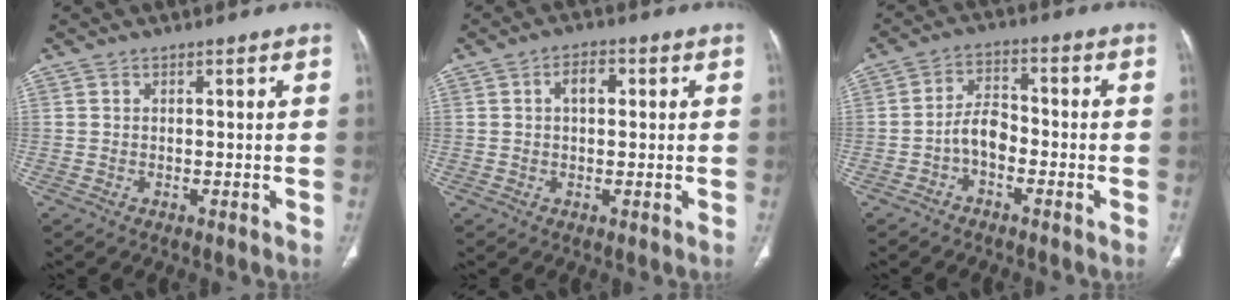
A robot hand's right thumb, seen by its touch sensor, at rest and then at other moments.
{"total": 3.9, "force": [0.9, 2.2, 3.1], "torque": [-0.047, 0.009, 0.013]}
{"total": 5.1, "force": [-2.1, 3.0, 3.6], "torque": [-0.057, 0.027, -0.047]}